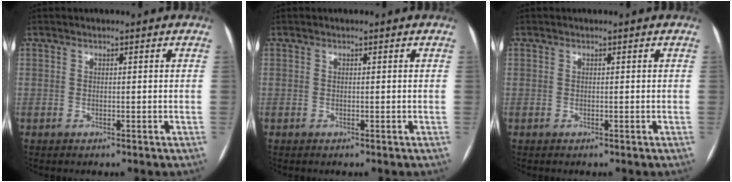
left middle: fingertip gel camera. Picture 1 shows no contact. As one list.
[{"total": 0.0}, {"total": 0.0}]